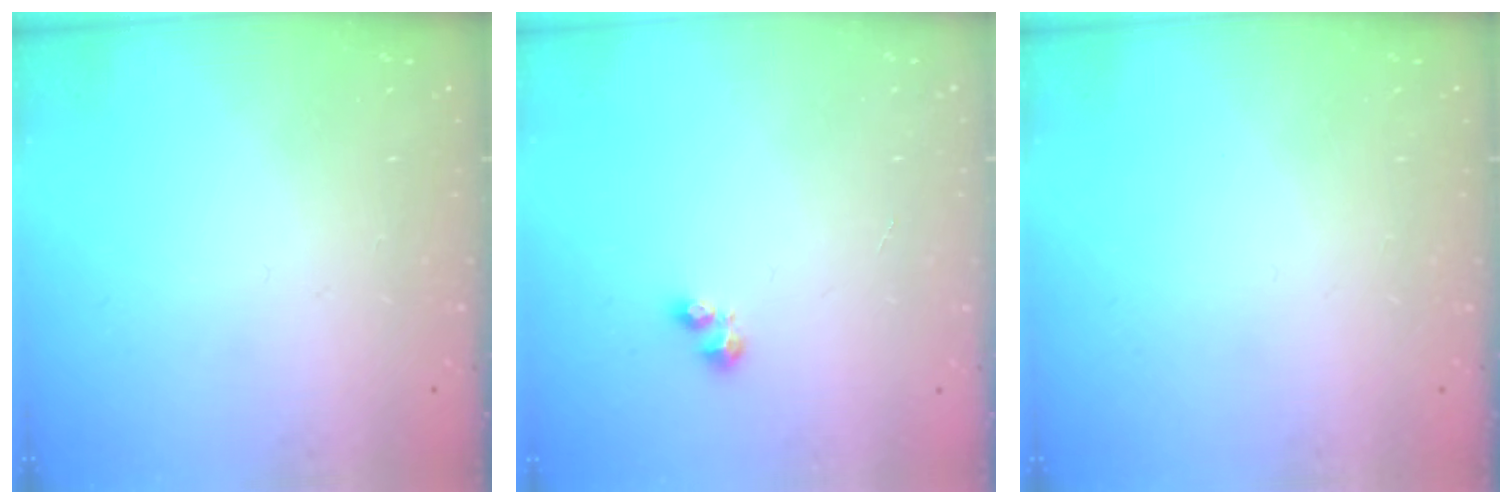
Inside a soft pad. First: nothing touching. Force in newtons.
{"total": 2.5, "press": 2.5, "slide": 0.4}
{"total": 0.0}